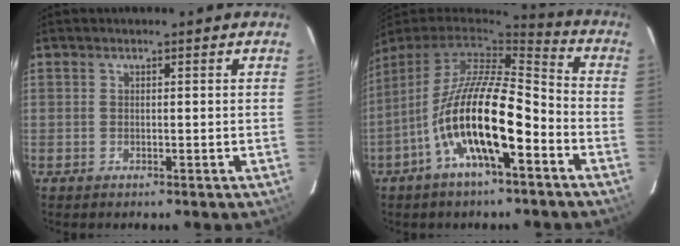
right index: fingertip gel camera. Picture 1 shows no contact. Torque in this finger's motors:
{"motor_torque": [1.29, -0.85, 1.05, 0.21]}